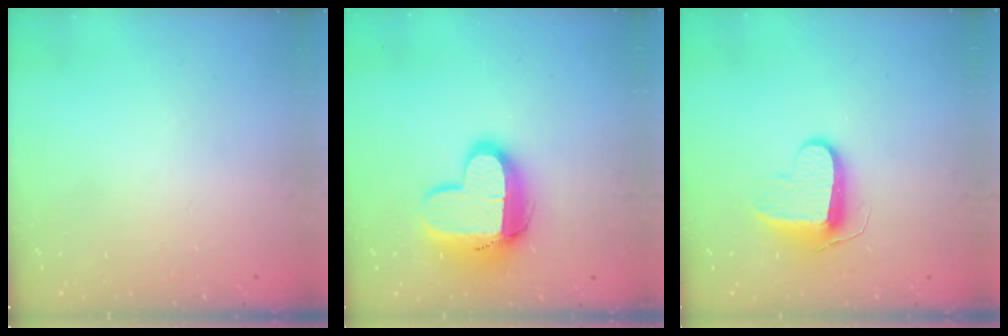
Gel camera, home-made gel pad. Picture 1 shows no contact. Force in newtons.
{"total": 14.0, "press": 13.9, "slide": 1.4}
{"total": 9.4, "press": 9.4, "slide": 0.2}